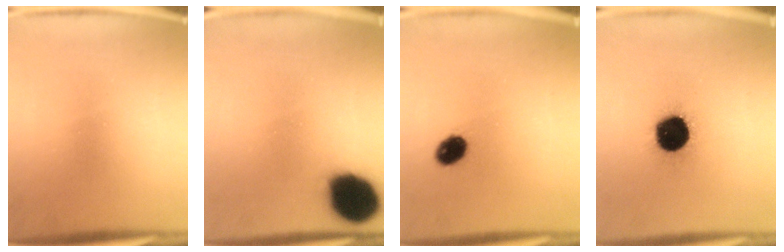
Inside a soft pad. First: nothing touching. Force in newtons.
{"total": 18.4}
{"total": 5.6}
{"total": 17.6}